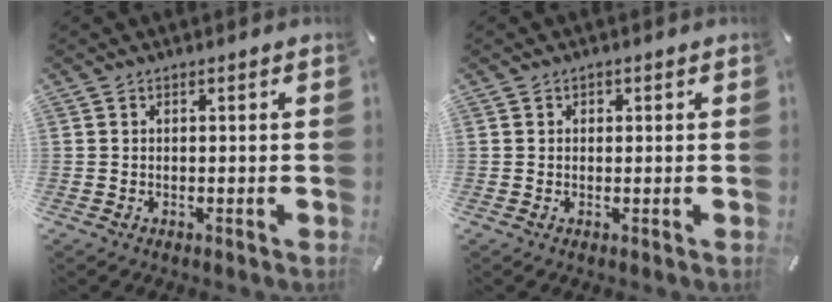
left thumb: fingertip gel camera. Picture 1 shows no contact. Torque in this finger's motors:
{"motor_torque": [0.23, 0.25, 0.08, -0.11, 0.00]}